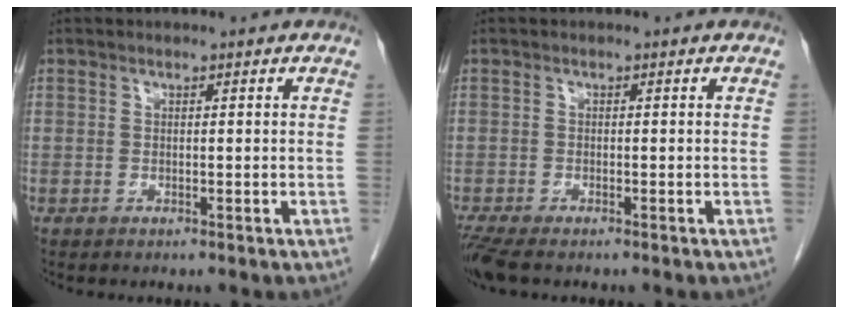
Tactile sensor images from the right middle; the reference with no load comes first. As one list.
[{"total": 3.5, "force": [-2.9, 0.6, 2.0], "torque": [-0.044, -0.012, -0.053]}]